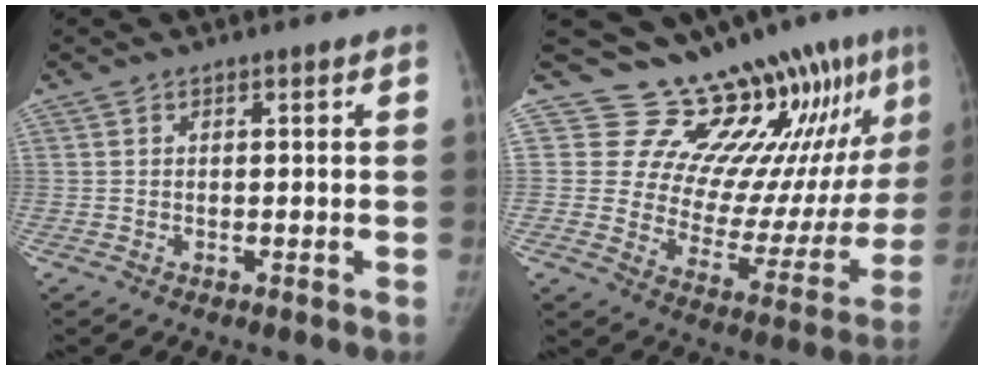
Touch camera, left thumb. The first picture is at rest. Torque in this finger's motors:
{"motor_torque": [-0.11, -0.08, -0.20, -0.41, -0.13]}